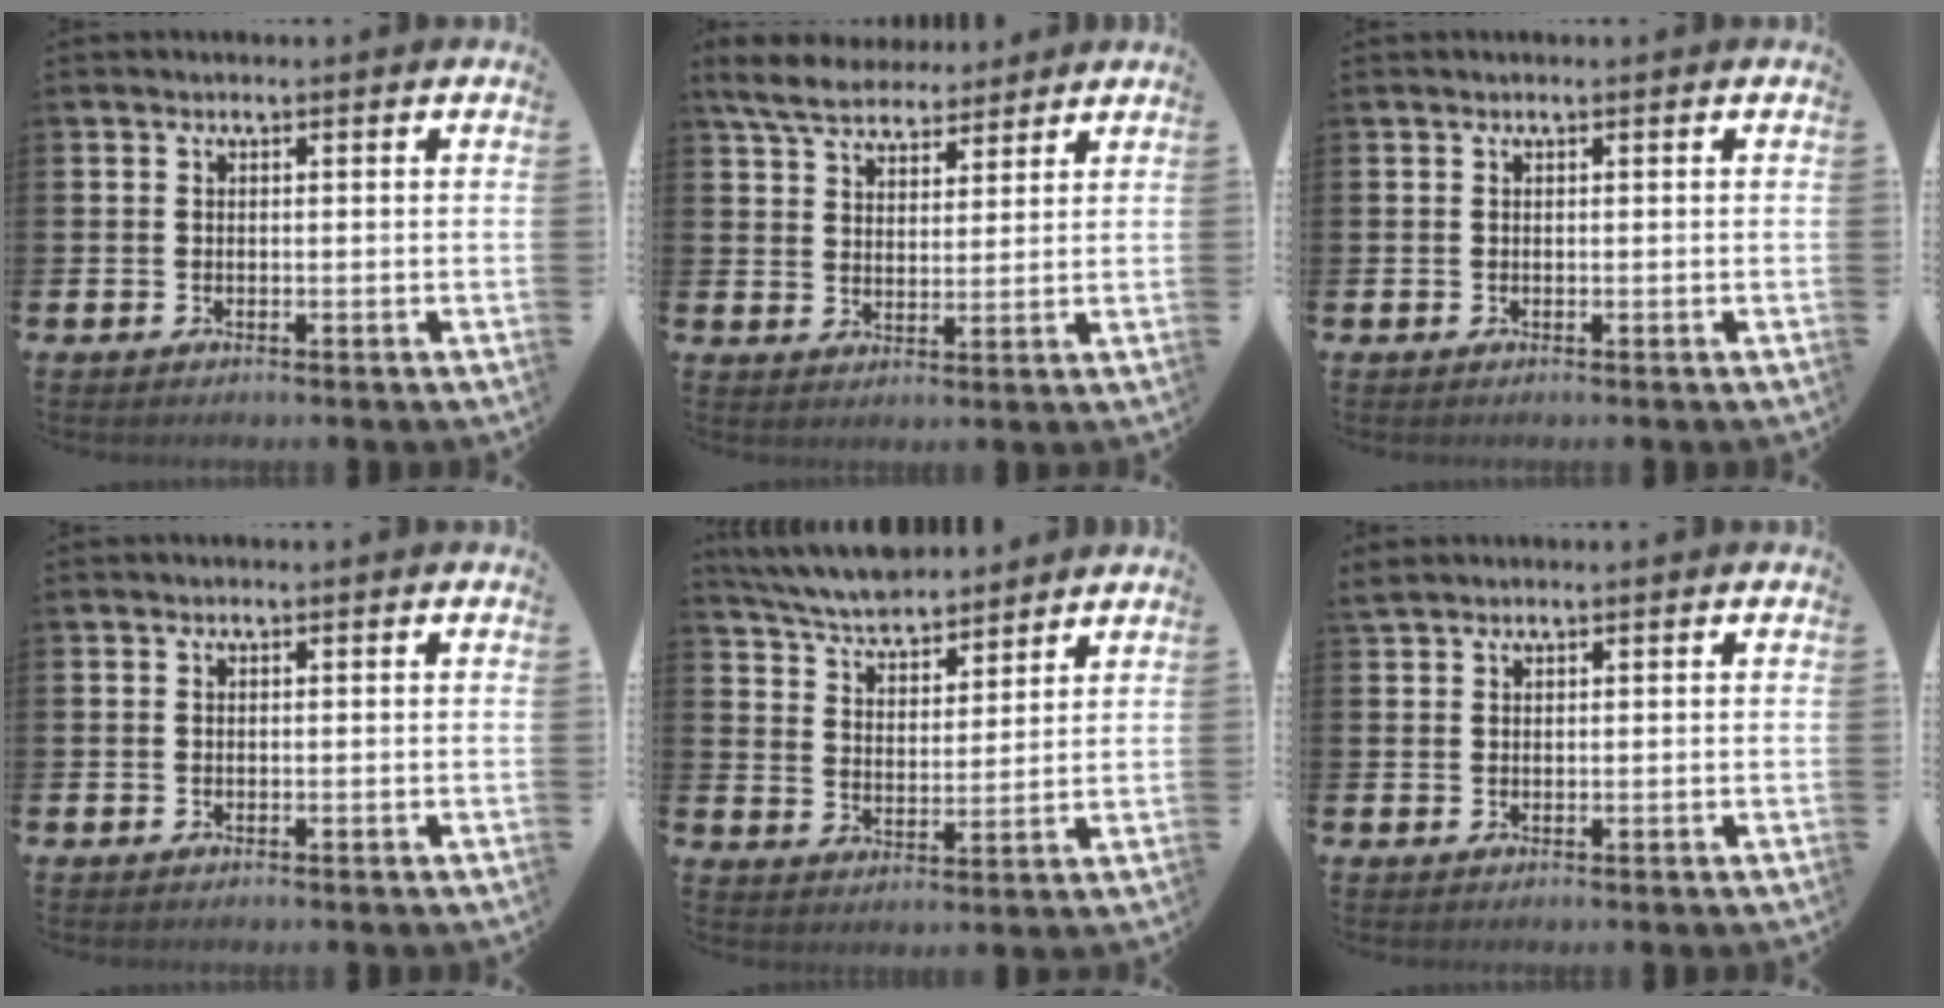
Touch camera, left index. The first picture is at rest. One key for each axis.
{"total": 6.2, "fx": 5.8, "fy": 2.0, "fz": 1.3, "tx": -0.044, "ty": -0.021, "tz": 0.104}
{"total": 0.0}
{"total": 0.0}
{"total": 6.4, "fx": 6.1, "fy": 1.1, "fz": 1.3, "tx": -0.054, "ty": -0.037, "tz": 0.109}
{"total": 1.5, "fx": 1.4, "fy": 0.4, "fz": 0.2, "tx": 0.002, "ty": 0.000, "tz": 0.025}